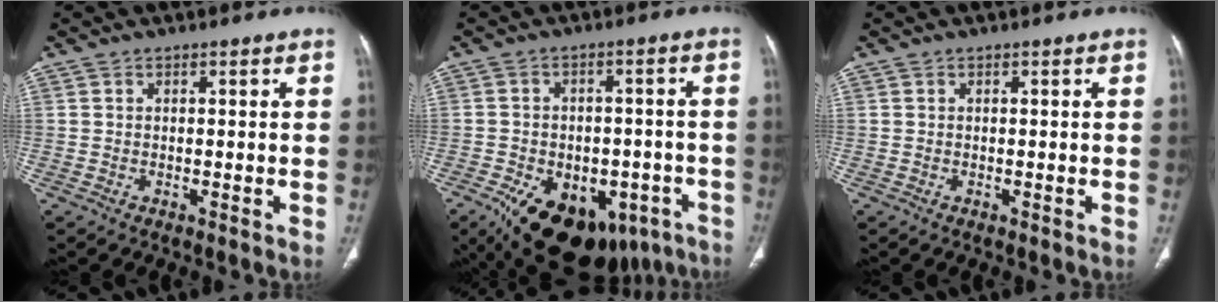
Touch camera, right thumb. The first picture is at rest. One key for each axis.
{"total": 20.9, "fx": -11.0, "fy": 12.5, "fz": 12.6, "tx": -0.177, "ty": 0.033, "tz": -0.144}
{"total": 0.0}